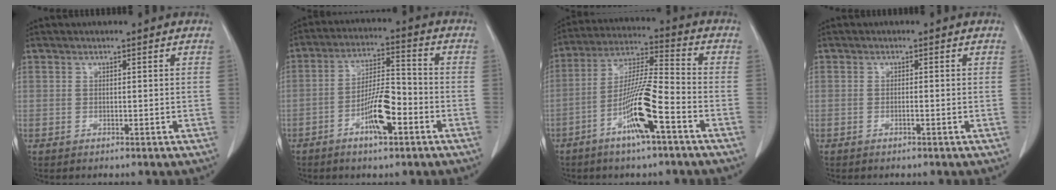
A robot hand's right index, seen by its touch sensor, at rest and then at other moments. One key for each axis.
{"total": 8.6, "fx": -3.8, "fy": 2.1, "fz": 7.5, "tx": -0.142, "ty": 0.004, "tz": -0.067}
{"total": 12.0, "fx": -5.5, "fy": 0.6, "fz": 10.7, "tx": -0.210, "ty": -0.001, "tz": -0.104}
{"total": 0.5, "fx": -0.2, "fy": 0.0, "fz": 0.5, "tx": -0.010, "ty": 0.000, "tz": -0.003}